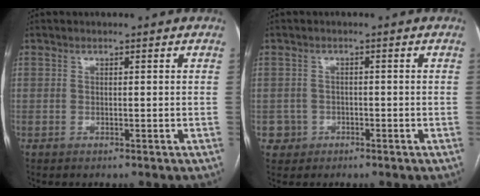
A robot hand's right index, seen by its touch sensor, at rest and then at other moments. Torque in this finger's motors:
{"motor_torque": [-0.41, 0.35, -1.05, -0.21]}